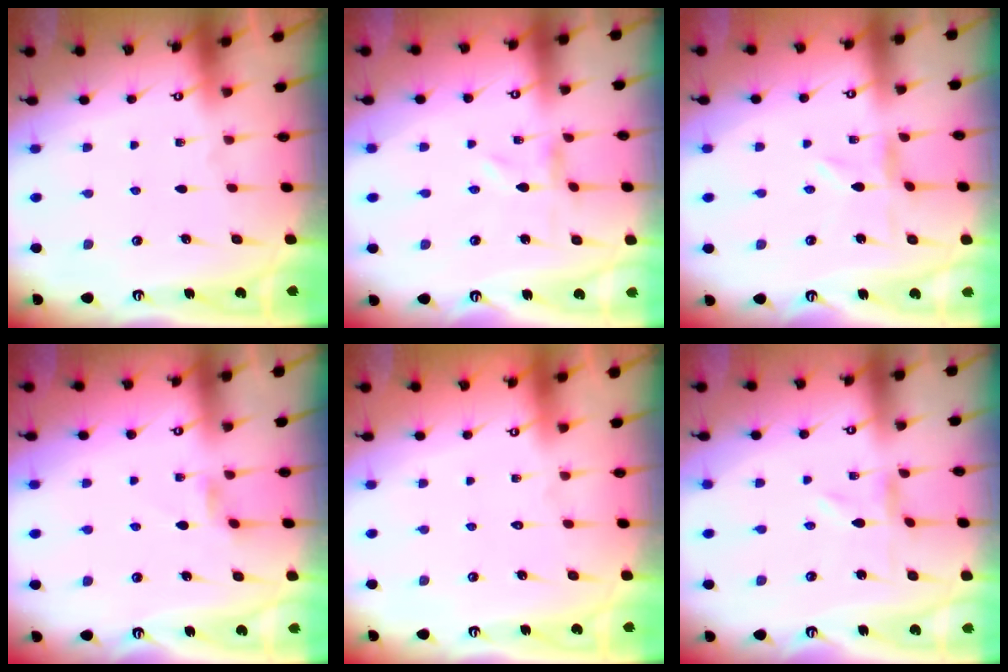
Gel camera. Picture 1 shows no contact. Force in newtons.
{"total": 0.0}
{"total": 0.0}
{"total": 2.3, "press": 2.3, "slide": 0.4}
{"total": 1.7, "press": 1.7, "slide": 0.1}
{"total": 0.0}